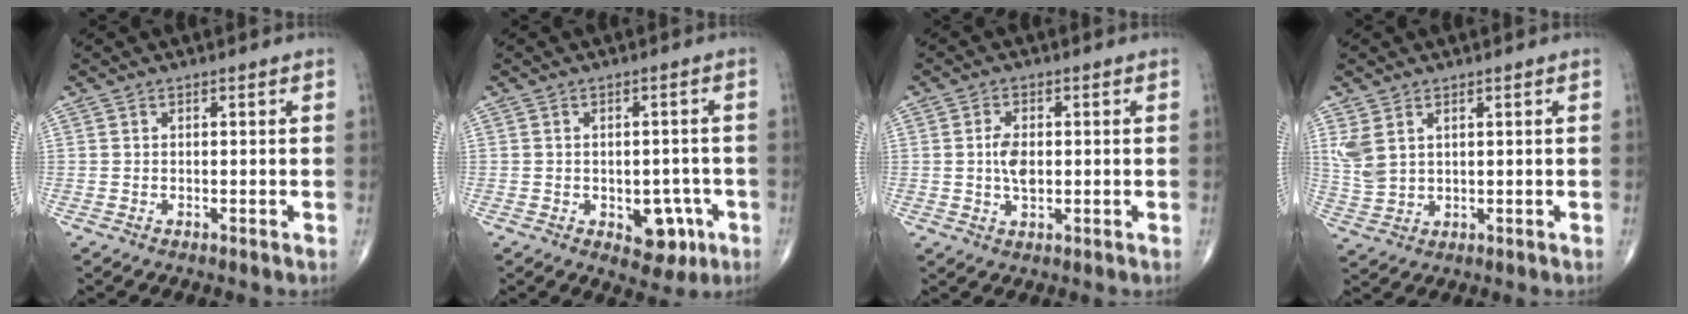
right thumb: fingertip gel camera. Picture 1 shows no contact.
{"total": 6.8, "force": [-2.4, 4.3, 4.7], "torque": [-0.027, 0.011, -0.023]}
{"total": 4.3, "force": [0.1, 2.4, 3.5], "torque": [-0.064, -0.002, 0.000]}
{"total": 5.1, "force": [2.2, 3.2, 3.4], "torque": [-0.075, -0.006, 0.057]}